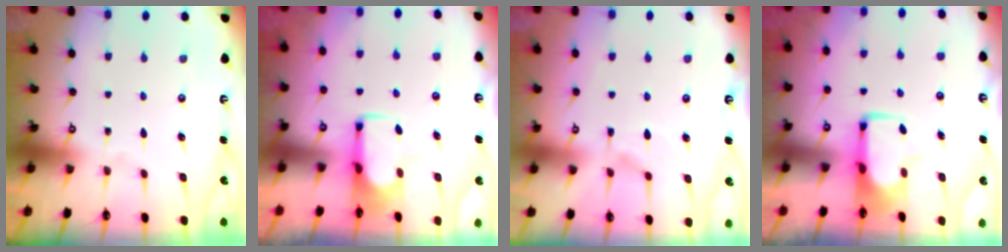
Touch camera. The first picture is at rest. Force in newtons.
{"total": 1.4, "press": 1.3, "slide": 0.6}
{"total": 1.3, "press": 0.0, "slide": 1.3}
{"total": 1.5, "press": 1.4, "slide": 0.4}